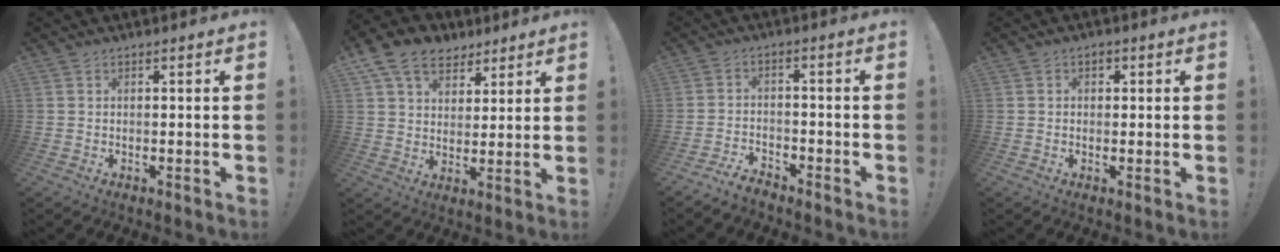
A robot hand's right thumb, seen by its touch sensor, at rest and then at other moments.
{"total": 12.5, "force": [7.3, 8.9, 4.8], "torque": [-0.076, -0.037, 0.144]}
{"total": 4.9, "force": [-4.7, 1.1, 0.9], "torque": [-0.024, 0.011, -0.090]}
{"total": 1.8, "force": [0.1, 1.6, 0.8], "torque": [-0.012, 0.003, 0.001]}